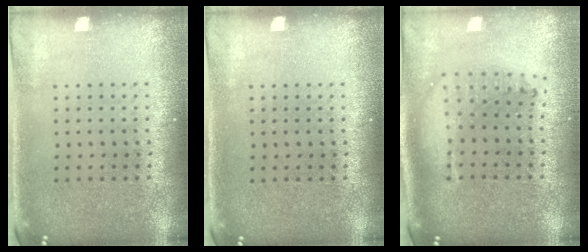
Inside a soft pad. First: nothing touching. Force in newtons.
{"total": 0.0}
{"total": 1.3, "press": 1.2, "slide": 0.4}